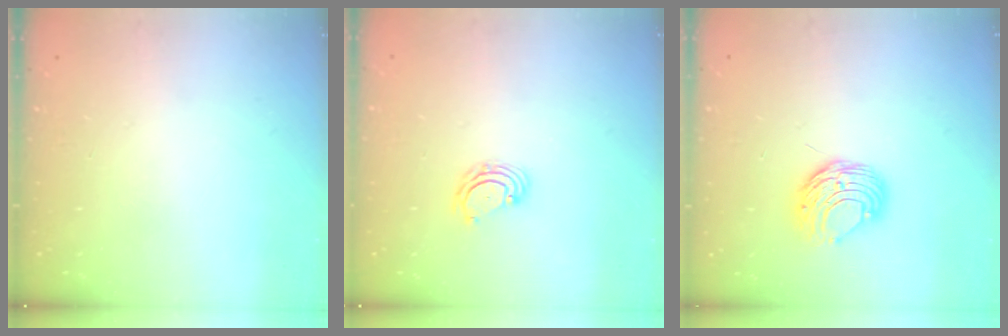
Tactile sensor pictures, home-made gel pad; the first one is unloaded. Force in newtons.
{"total": 2.8, "press": 2.8, "slide": 0.3}
{"total": 8.8, "press": 8.8, "slide": 0.8}